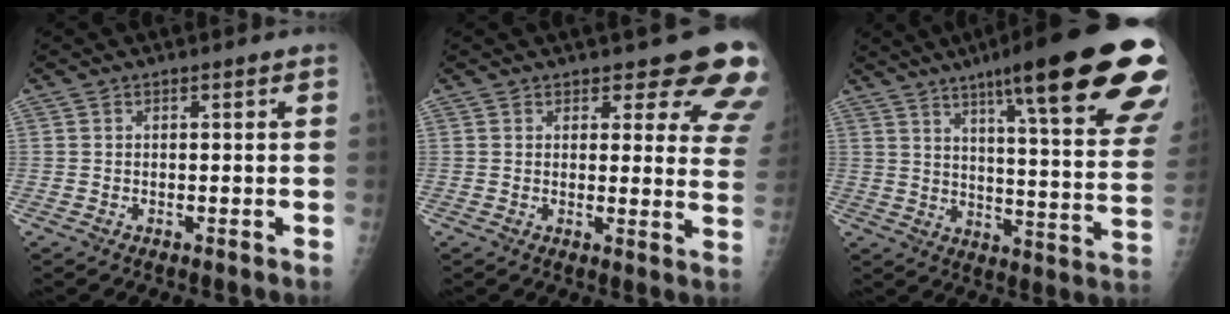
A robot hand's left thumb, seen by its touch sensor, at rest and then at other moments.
{"total": 12.3, "force": [10.0, 4.4, 5.6], "torque": [-0.008, -0.058, 0.089]}
{"total": 29.3, "force": [17.5, 4.1, 23.2], "torque": [-0.258, -0.054, 0.240]}